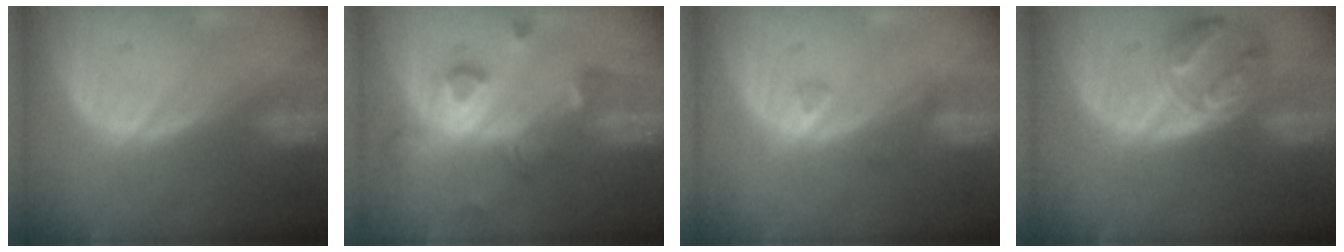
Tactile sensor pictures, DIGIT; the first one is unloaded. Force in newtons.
{"total": 7.9, "press": 7.1, "slide": 3.5}
{"total": 1.2, "press": 1.2, "slide": 0.1}
{"total": 8.1, "press": 7.0, "slide": 4.0}